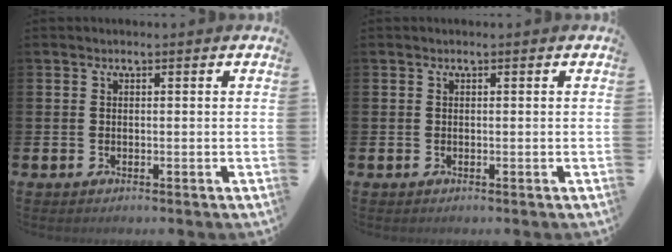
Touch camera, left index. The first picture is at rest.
{"total": 0.0}